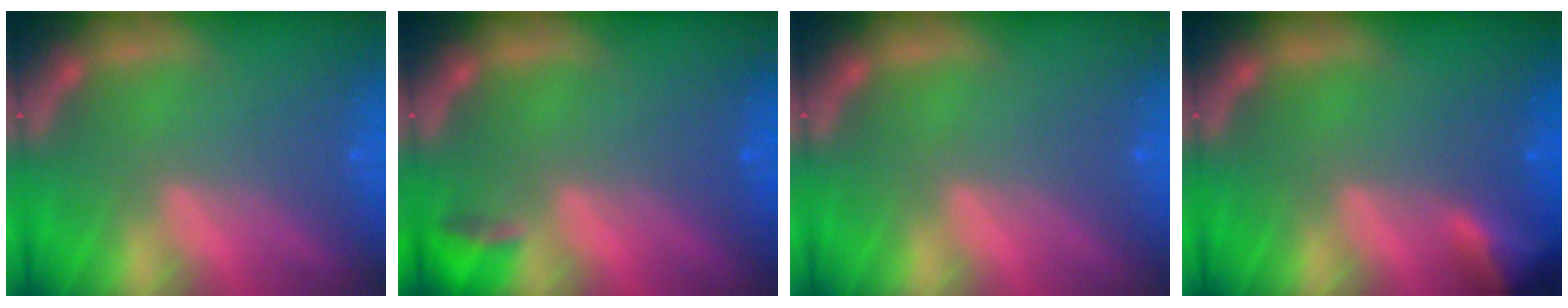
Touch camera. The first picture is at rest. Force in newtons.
{"total": 1.9}
{"total": 0.0}
{"total": 3.5}